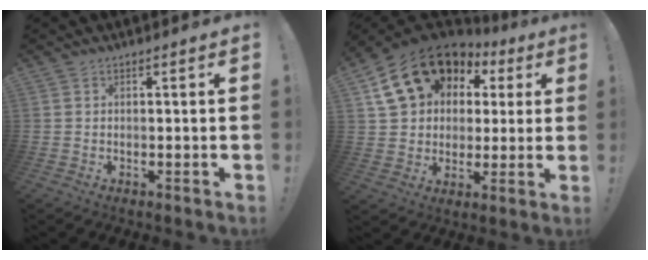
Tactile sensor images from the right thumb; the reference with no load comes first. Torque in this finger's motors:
{"motor_torque": [0.99, 2.71, 1.88, 0.16, 0.14]}